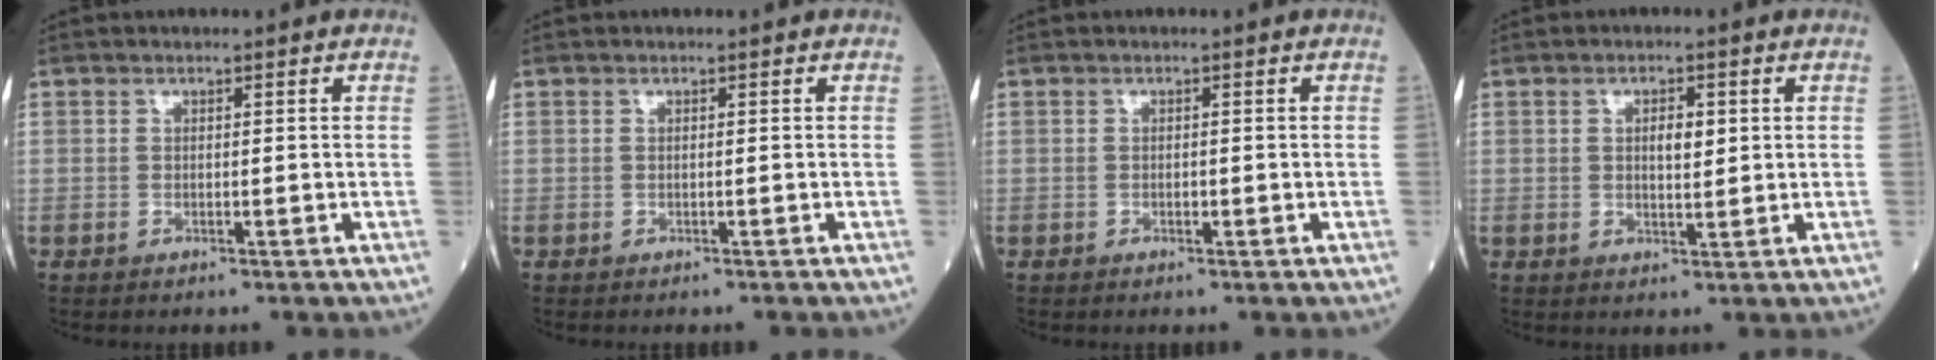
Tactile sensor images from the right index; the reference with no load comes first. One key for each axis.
{"total": 0.0}
{"total": 0.6, "fx": -0.3, "fy": 0.2, "fz": 0.5, "tx": -0.010, "ty": -0.001, "tz": -0.006}
{"total": 3.1, "fx": 0.7, "fy": 1.3, "fz": 2.8, "tx": -0.044, "ty": 0.001, "tz": 0.011}